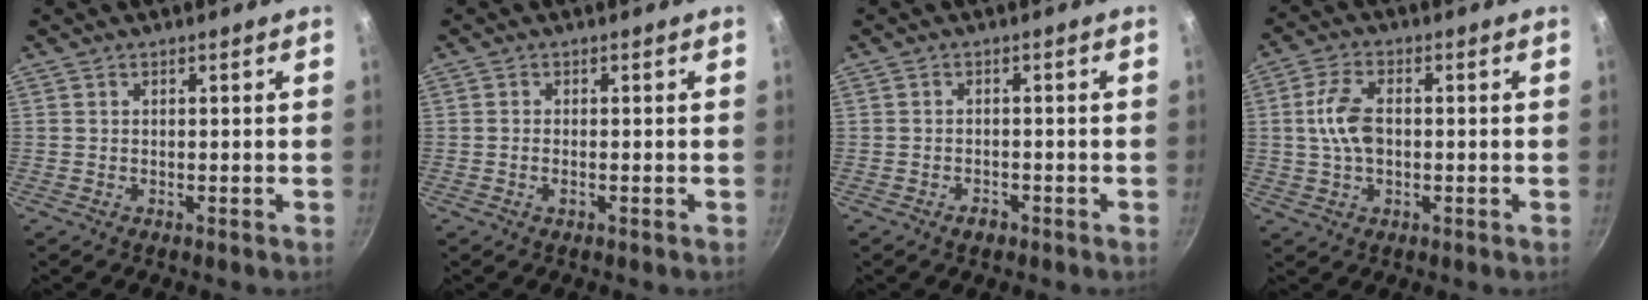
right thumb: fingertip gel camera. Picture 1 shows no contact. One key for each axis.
{"total": 1.2, "fx": -0.4, "fy": 0.5, "fz": 1.0, "tx": -0.027, "ty": 0.003, "tz": -0.010}
{"total": 2.2, "fx": -1.4, "fy": 1.3, "fz": 1.0, "tx": -0.012, "ty": 0.014, "tz": -0.020}
{"total": 7.5, "fx": 0.1, "fy": 4.4, "fz": 6.0, "tx": -0.116, "ty": 0.015, "tz": -0.003}